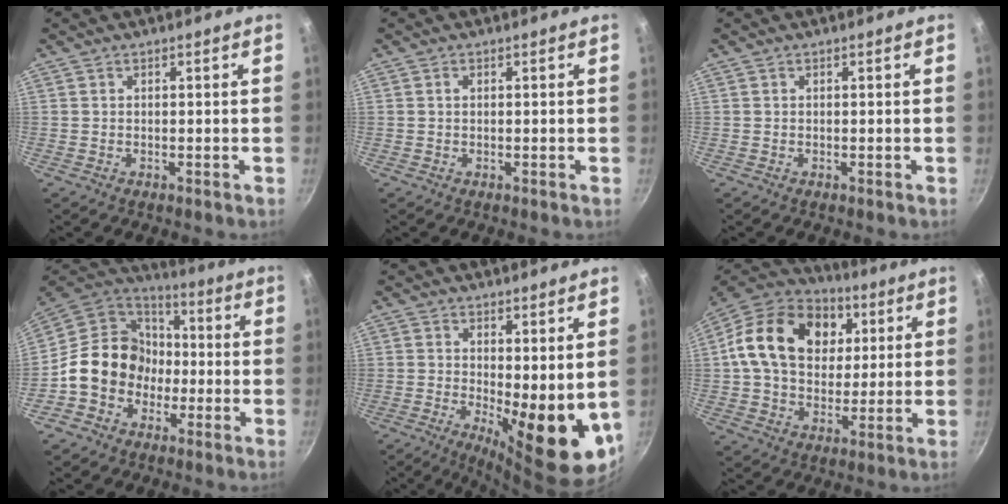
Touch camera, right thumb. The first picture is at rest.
{"total": 0.7, "force": [0.2, 0.4, 0.5], "torque": [-0.009, 0.003, 0.003]}
{"total": 0.0}
{"total": 16.0, "force": [-3.2, 13.7, 7.6], "torque": [-0.082, 0.054, -0.067]}
{"total": 12.5, "force": [0.6, 4.5, 11.6], "torque": [-0.135, -0.028, 0.020]}
{"total": 22.0, "force": [5.5, 16.2, 13.9], "torque": [-0.219, 0.011, 0.083]}